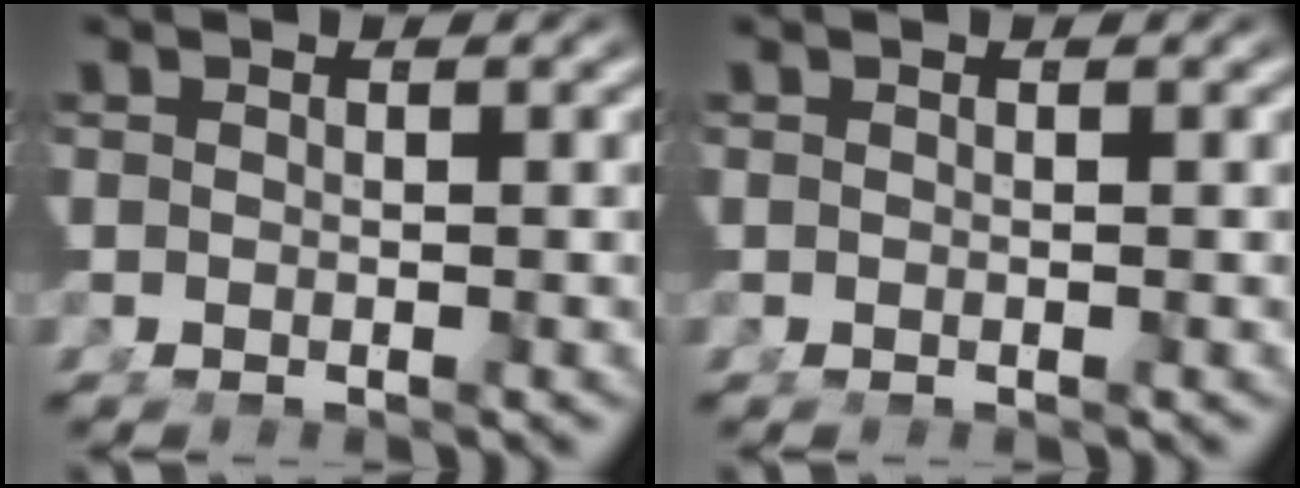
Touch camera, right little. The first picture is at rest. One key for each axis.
{"total": 0.0}